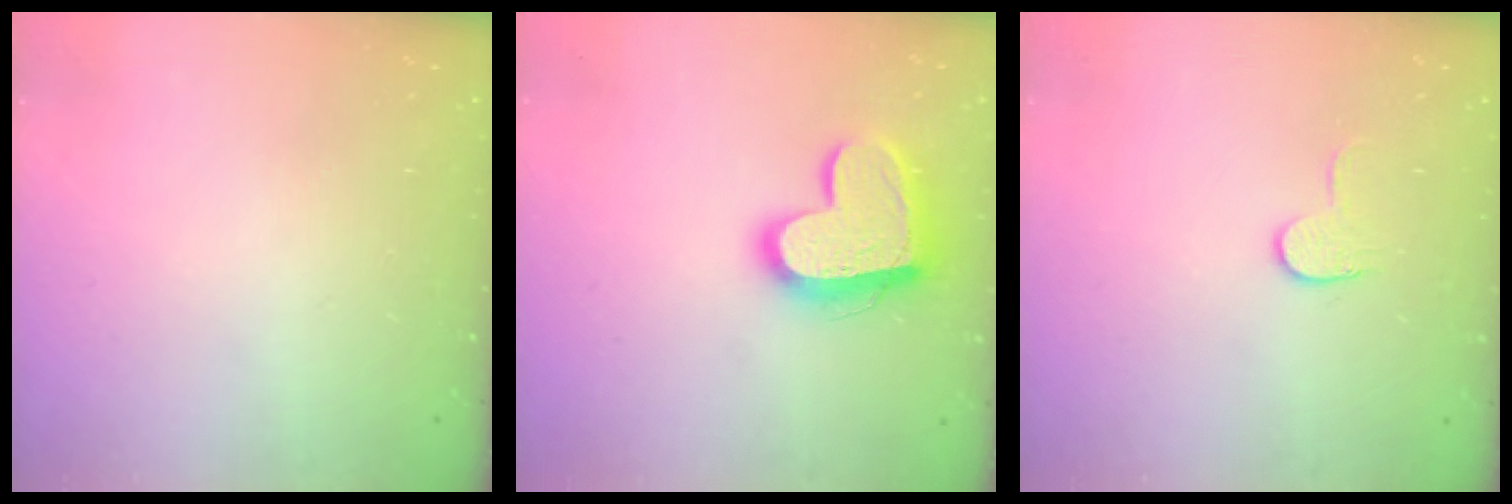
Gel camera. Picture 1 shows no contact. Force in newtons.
{"total": 16.6, "press": 16.5, "slide": 1.4}
{"total": 5.4, "press": 5.4, "slide": 0.5}